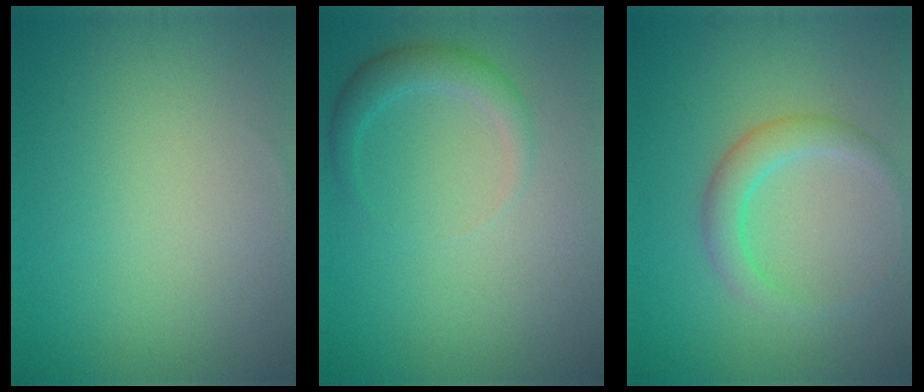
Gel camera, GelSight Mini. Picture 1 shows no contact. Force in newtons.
{"total": 2.2, "press": 2.2, "slide": 0.2}
{"total": 2.8, "press": 2.8, "slide": 0.2}